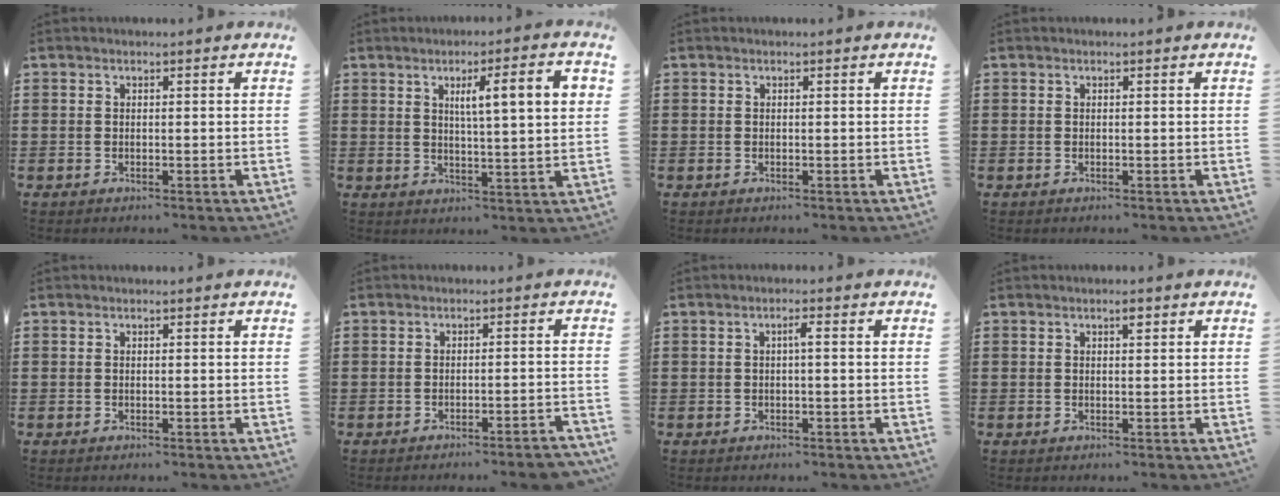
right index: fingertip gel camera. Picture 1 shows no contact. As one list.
[{"total": 7.4, "force": [2.4, 1.0, 6.9], "torque": [-0.120, -0.003, 0.032]}, {"total": 0.0}, {"total": 0.0}, {"total": 0.0}, {"total": 1.9, "force": [-1.9, -0.2, 0.5], "torque": [-0.011, -0.001, -0.039]}, {"total": 1.4, "force": [0.0, 0.0, 1.4], "torque": [-0.027, 0.002, -0.003]}, {"total": 1.3, "force": [0.7, 0.4, 1.0], "torque": [-0.013, 0.001, 0.010]}]